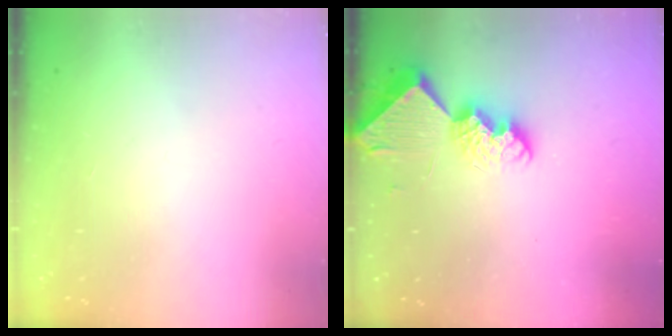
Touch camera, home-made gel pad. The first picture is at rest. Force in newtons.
{"total": 10.1, "press": 10.0, "slide": 1.0}